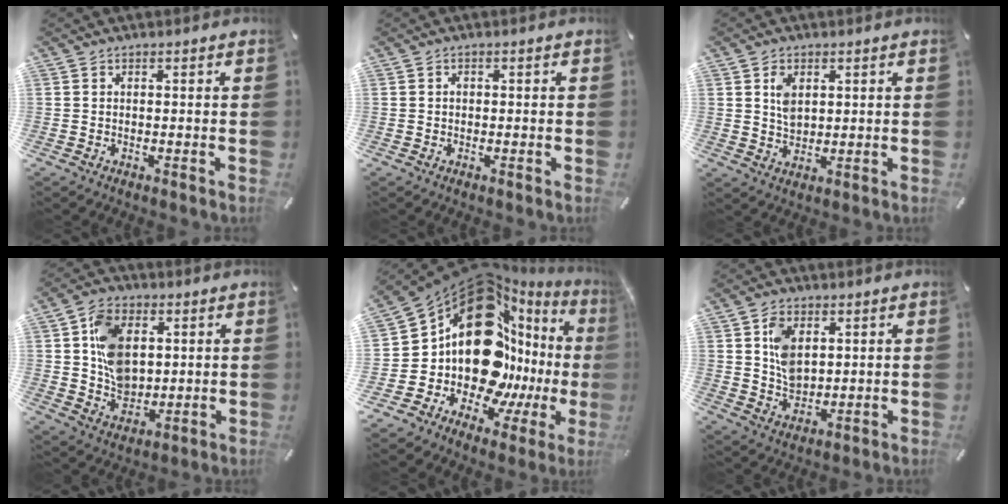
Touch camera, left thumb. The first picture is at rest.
{"total": 0.6, "force": [-0.1, 0.5, 0.4], "torque": [-0.007, 0.003, -0.003]}
{"total": 4.9, "force": [1.7, 3.5, 2.9], "torque": [-0.041, -0.003, 0.027]}
{"total": 11.8, "force": [2.8, 8.8, 7.3], "torque": [-0.141, 0.009, 0.057]}
{"total": 25.4, "force": [5.1, 17.1, 18.0], "torque": [-0.270, -0.115, 0.129]}
{"total": 8.1, "force": [2.5, 5.8, 4.9], "torque": [-0.091, 0.001, 0.045]}